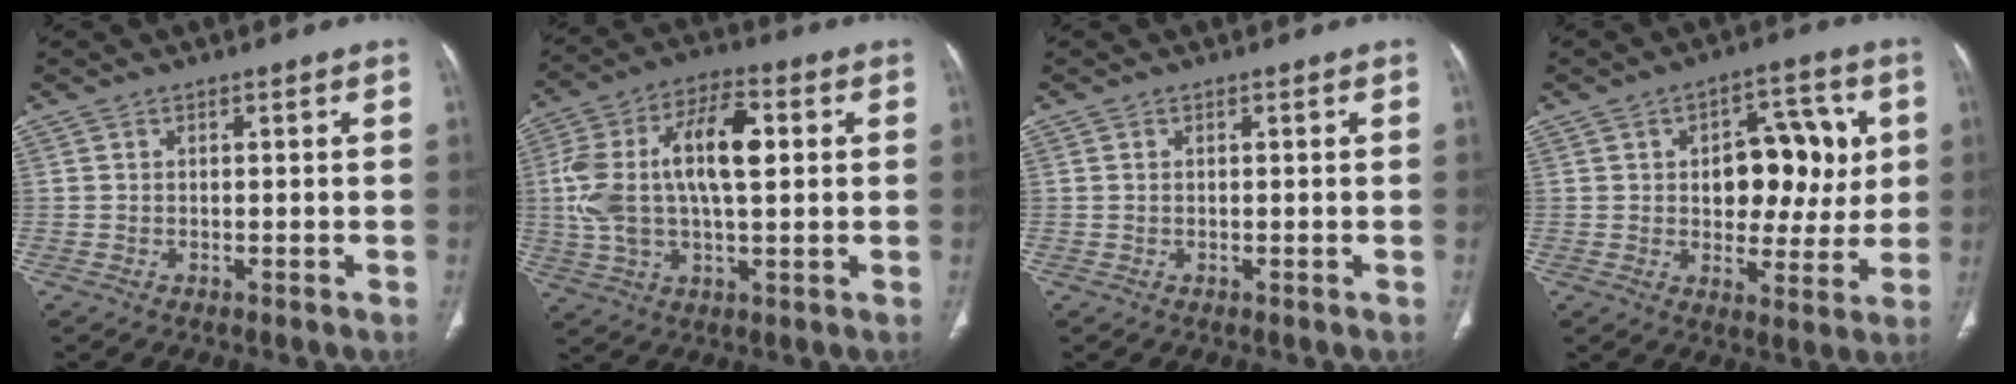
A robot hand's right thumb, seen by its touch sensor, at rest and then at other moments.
{"total": 17.5, "force": [2.4, 8.5, 15.1], "torque": [-0.291, 0.030, 0.041]}
{"total": 0.0}
{"total": 14.2, "force": [2.3, 8.7, 11.0], "torque": [-0.093, 0.007, 0.035]}